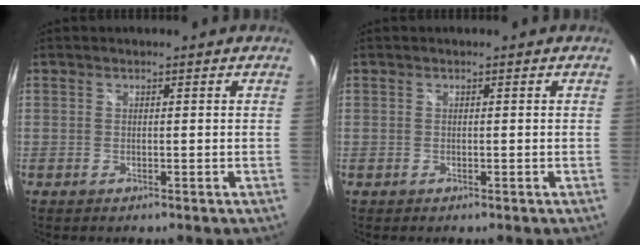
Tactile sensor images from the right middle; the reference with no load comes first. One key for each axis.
{"total": 0.0}